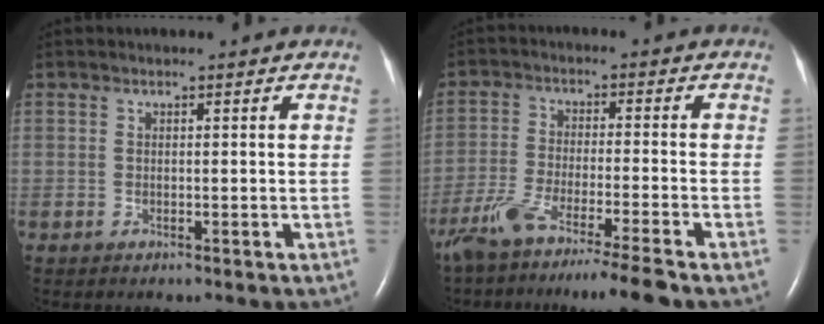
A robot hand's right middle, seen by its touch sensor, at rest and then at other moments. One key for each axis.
{"total": 11.7, "fx": -9.4, "fy": -1.1, "fz": 6.9, "tx": -0.113, "ty": -0.036, "tz": -0.155}